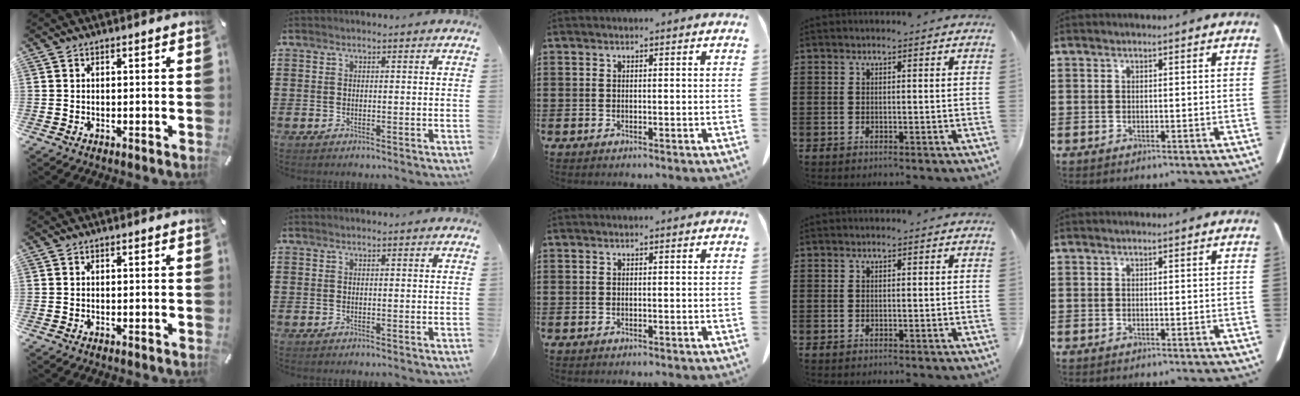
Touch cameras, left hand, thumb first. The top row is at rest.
{}